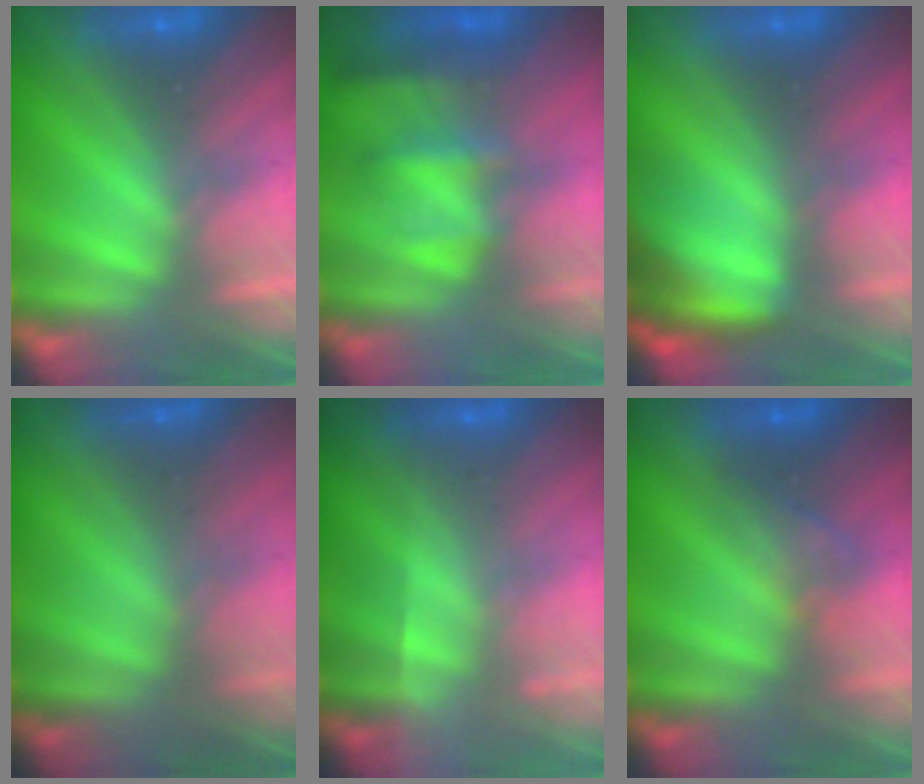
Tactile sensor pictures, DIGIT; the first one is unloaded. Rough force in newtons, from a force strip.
{"total": 4.7}
{"total": 8.9}
{"total": 1.5}
{"total": 1.8}
{"total": 2.3}